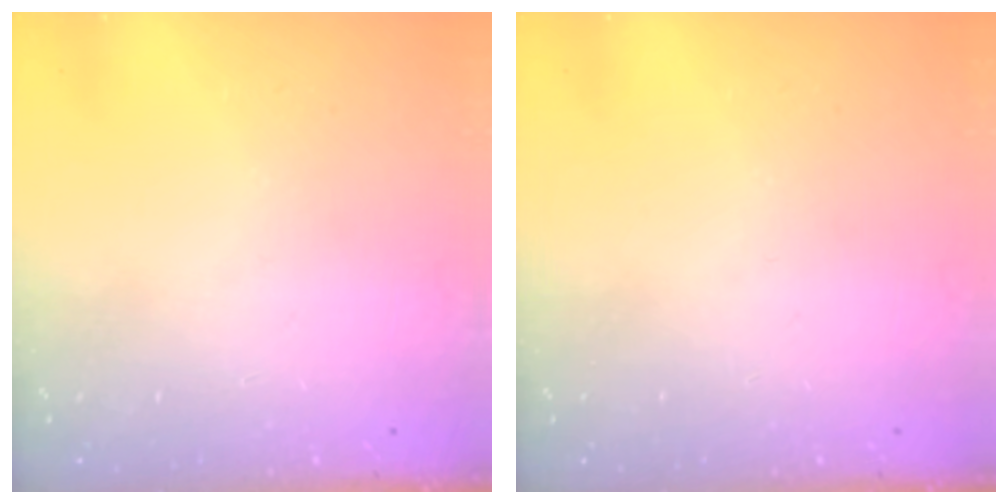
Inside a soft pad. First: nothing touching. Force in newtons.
{"total": 0.0}